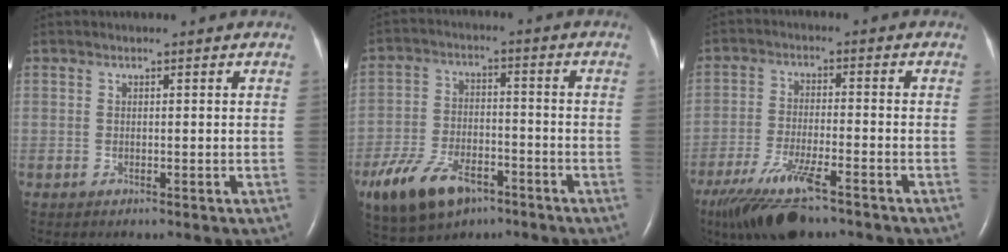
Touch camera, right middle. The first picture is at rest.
{"total": 12.1, "force": [-7.3, 6.1, 7.5], "torque": [-0.154, -0.002, -0.124]}
{"total": 10.6, "force": [-7.5, 1.7, 7.3], "torque": [-0.146, -0.030, -0.134]}